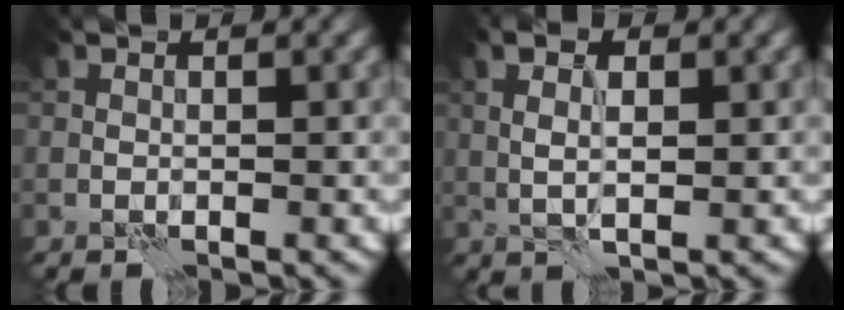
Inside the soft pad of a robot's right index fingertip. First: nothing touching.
{"total": 3.5, "force": [0.7, 1.6, 3.0], "torque": [-0.057, 0.006, 0.011]}